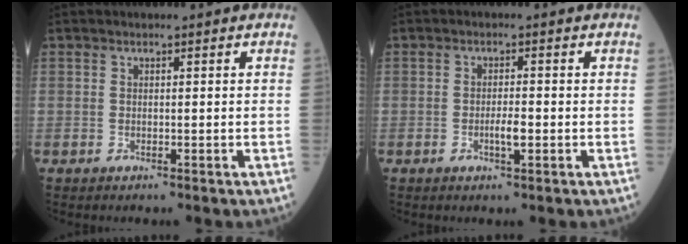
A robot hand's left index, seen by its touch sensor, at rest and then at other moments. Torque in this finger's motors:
{"motor_torque": [0.45, 0.20, 0.07, 0.02]}